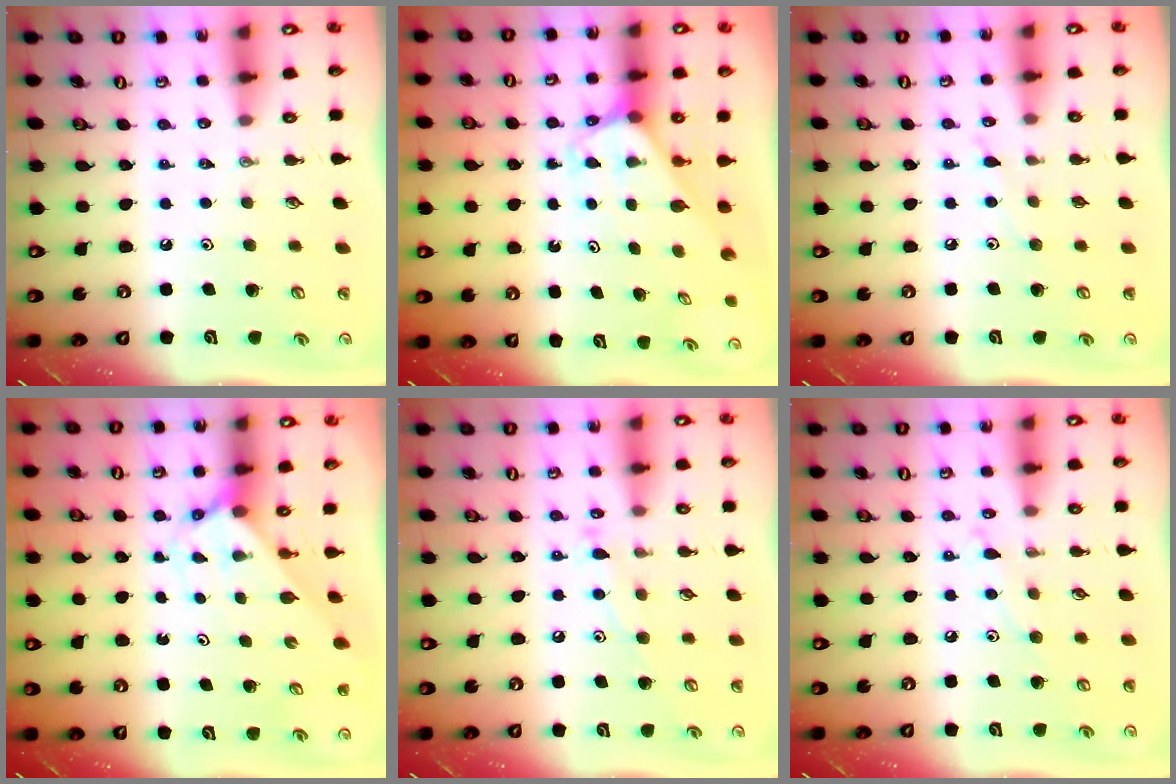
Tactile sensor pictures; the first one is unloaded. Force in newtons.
{"total": 2.5, "press": 2.5, "slide": 0.2}
{"total": 5.4, "press": 5.4, "slide": 0.5}
{"total": 2.7, "press": 2.7, "slide": 0.2}
{"total": 8.8, "press": 8.8, "slide": 0.6}
{"total": 6.6, "press": 6.6, "slide": 0.2}